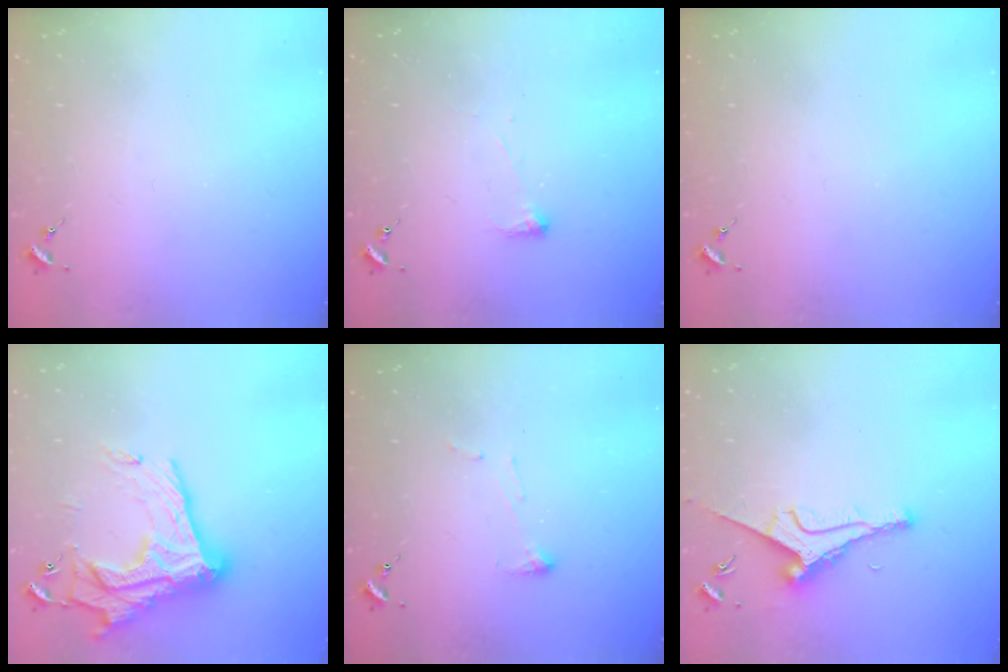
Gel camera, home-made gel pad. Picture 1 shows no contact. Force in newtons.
{"total": 2.8, "press": 2.7, "slide": 0.7}
{"total": 0.0}
{"total": 23.0, "press": 22.9, "slide": 1.4}
{"total": 4.6, "press": 4.6, "slide": 0.4}
{"total": 9.4, "press": 9.4, "slide": 0.9}